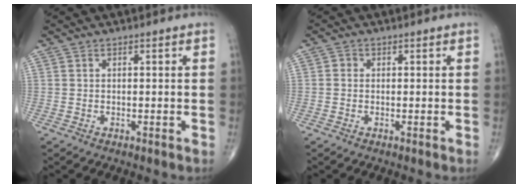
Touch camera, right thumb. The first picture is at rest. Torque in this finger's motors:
{"motor_torque": [0.40, 0.36, -0.01, -0.09, -0.01]}